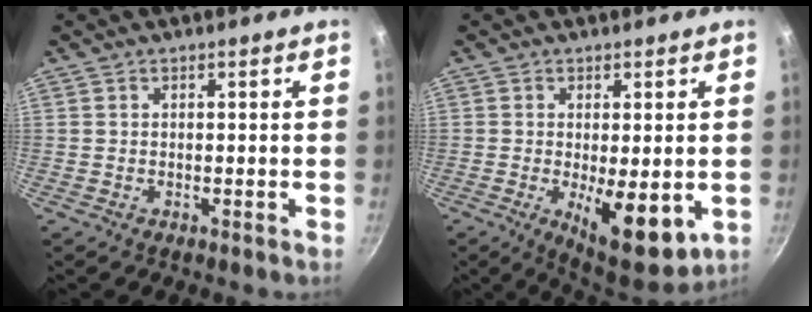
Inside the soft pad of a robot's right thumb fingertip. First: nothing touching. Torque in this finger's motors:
{"motor_torque": [1.57, 1.67, 0.09, -0.07, 0.37]}